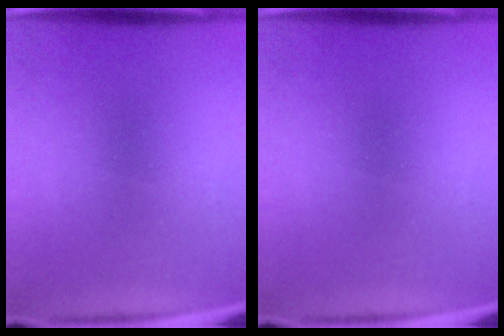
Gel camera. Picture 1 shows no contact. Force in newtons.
{"total": 0.0}